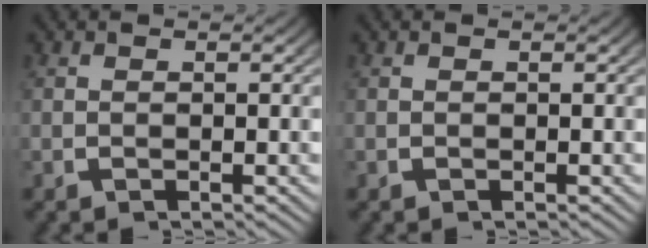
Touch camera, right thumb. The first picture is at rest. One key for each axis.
{"total": 0.0}